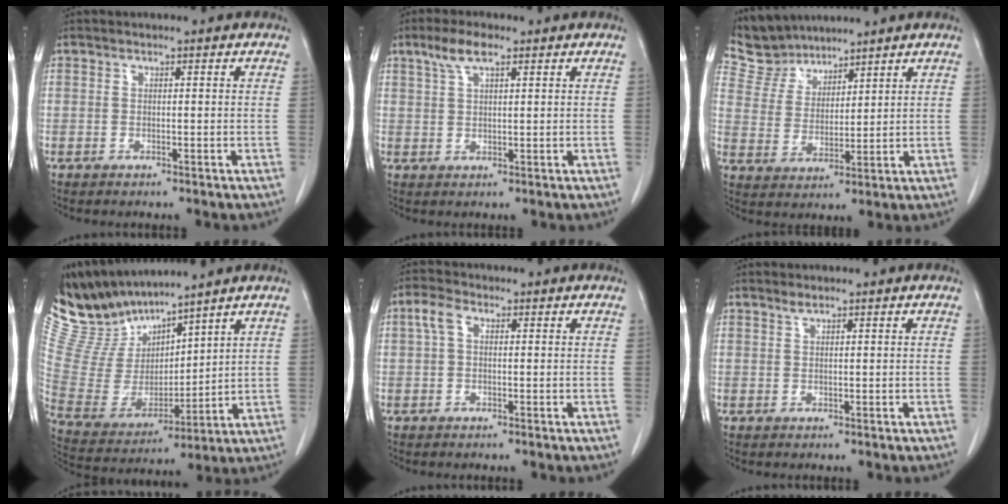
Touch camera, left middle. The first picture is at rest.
{"total": 4.4, "force": [2.7, 1.1, 3.3], "torque": [-0.074, 0.013, 0.055]}
{"total": 7.3, "force": [7.0, 2.2, 0.2], "torque": [-0.016, 0.011, 0.149]}
{"total": 12.2, "force": [11.8, 1.8, 2.3], "torque": [-0.074, 0.003, 0.256]}
{"total": 2.7, "force": [0.6, 1.4, 2.2], "torque": [-0.052, 0.018, 0.014]}
{"total": 0.8, "force": [0.7, 0.0, 0.4], "torque": [-0.012, 0.001, 0.015]}